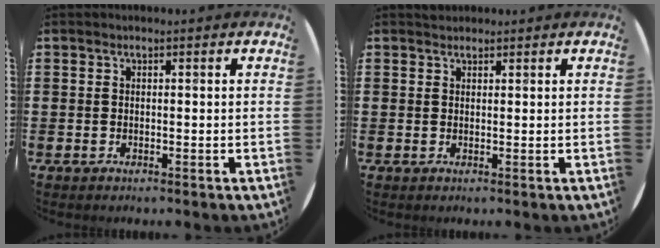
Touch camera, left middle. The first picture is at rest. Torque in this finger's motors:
{"motor_torque": [0.30, -0.31, -0.02, 0.00]}